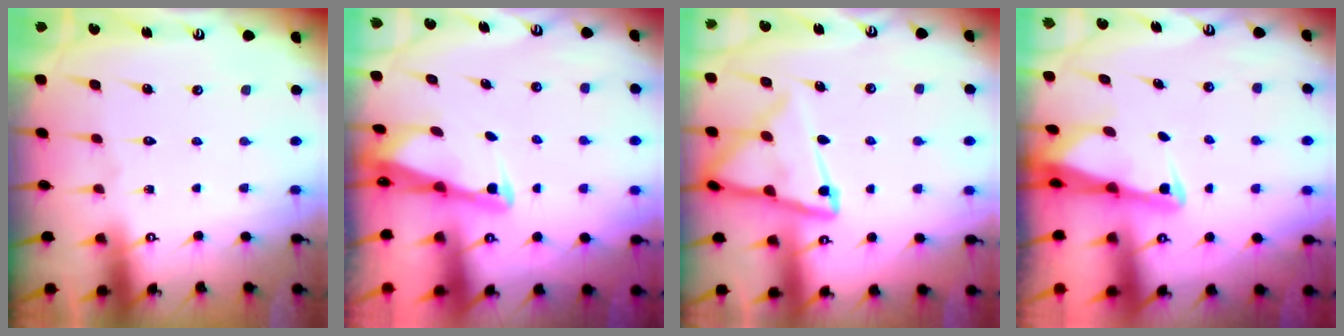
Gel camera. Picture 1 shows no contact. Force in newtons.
{"total": 2.6, "press": 2.6, "slide": 0.3}
{"total": 12.4, "press": 12.3, "slide": 1.2}
{"total": 2.4, "press": 2.4, "slide": 0.3}